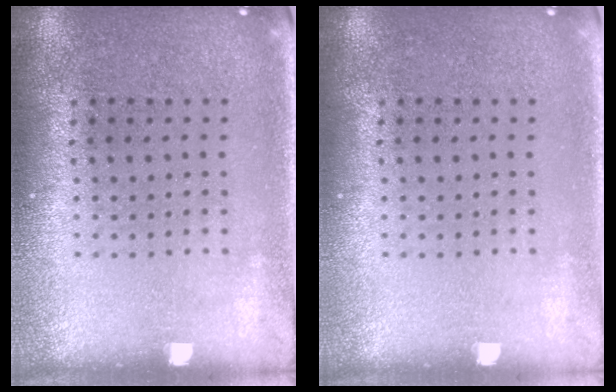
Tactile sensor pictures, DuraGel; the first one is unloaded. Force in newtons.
{"total": 0.0}